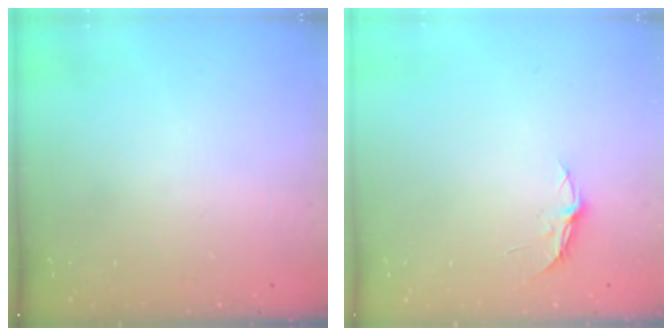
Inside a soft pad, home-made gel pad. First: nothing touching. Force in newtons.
{"total": 3.8, "press": 3.8, "slide": 0.3}